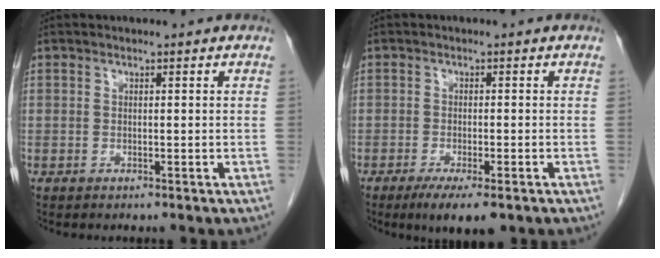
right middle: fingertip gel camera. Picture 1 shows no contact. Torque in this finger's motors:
{"motor_torque": [1.23, -0.76, 0.07, 0.05]}